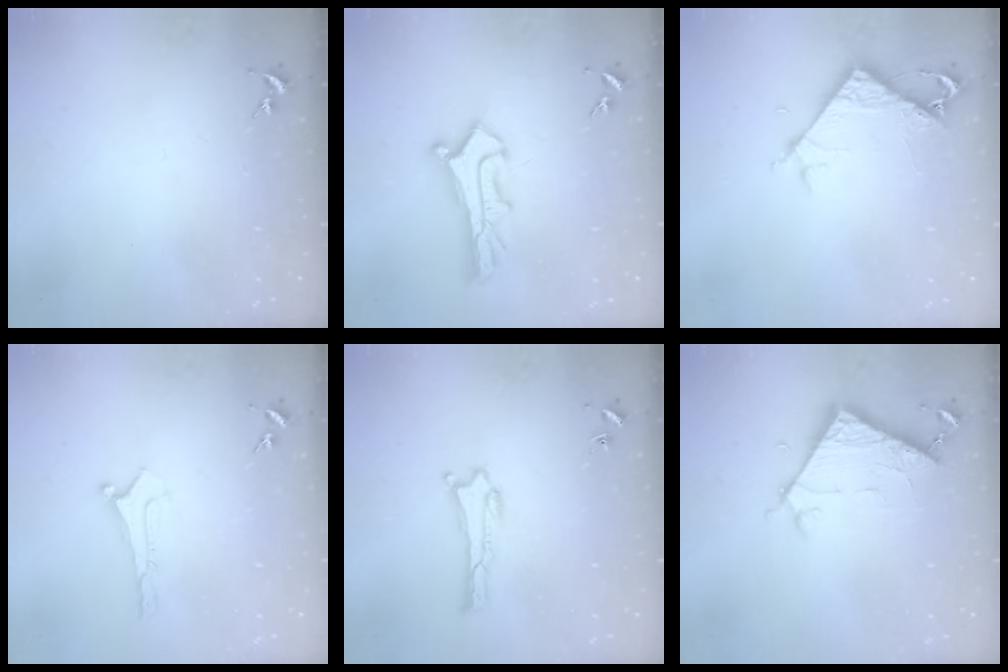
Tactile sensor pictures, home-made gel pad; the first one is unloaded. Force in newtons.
{"total": 4.3, "press": 4.3, "slide": 0.4}
{"total": 5.1, "press": 5.0, "slide": 0.4}
{"total": 0.0}
{"total": 0.0}
{"total": 6.7, "press": 6.7, "slide": 0.3}